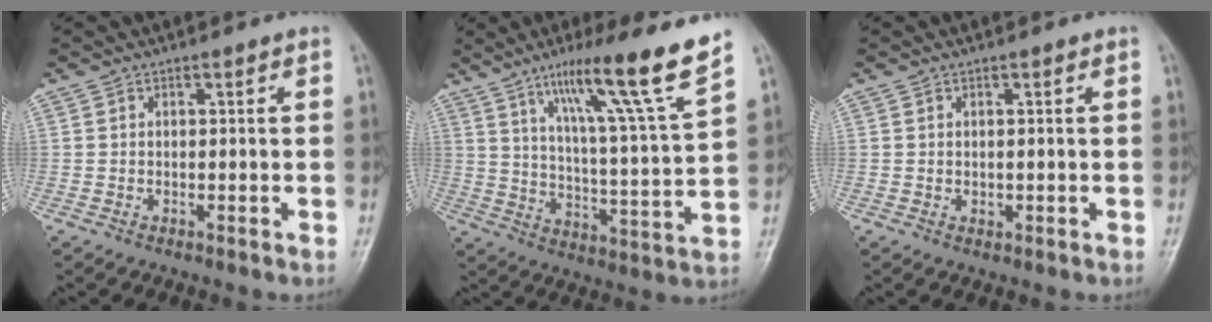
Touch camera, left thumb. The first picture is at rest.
{"total": 17.2, "force": [11.4, -0.2, 12.9], "torque": [-0.193, -0.058, 0.179]}
{"total": 0.9, "force": [0.1, 0.7, 0.6], "torque": [-0.006, -0.001, 0.005]}